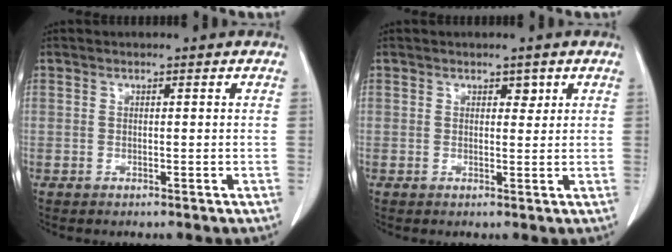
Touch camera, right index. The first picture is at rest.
{"total": 1.5, "force": [0.9, 0.9, 0.8], "torque": [-0.004, -0.004, 0.012]}